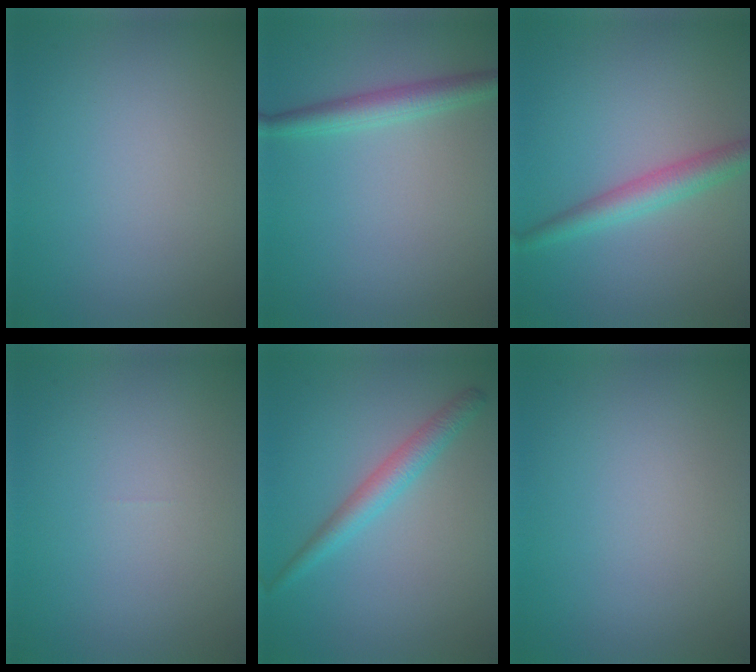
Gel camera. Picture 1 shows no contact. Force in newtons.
{"total": 2.6, "press": 2.6, "slide": 0.1}
{"total": 3.1, "press": 3.1, "slide": 0.1}
{"total": 0.0}
{"total": 2.5, "press": 2.5, "slide": 0.0}
{"total": 0.0}